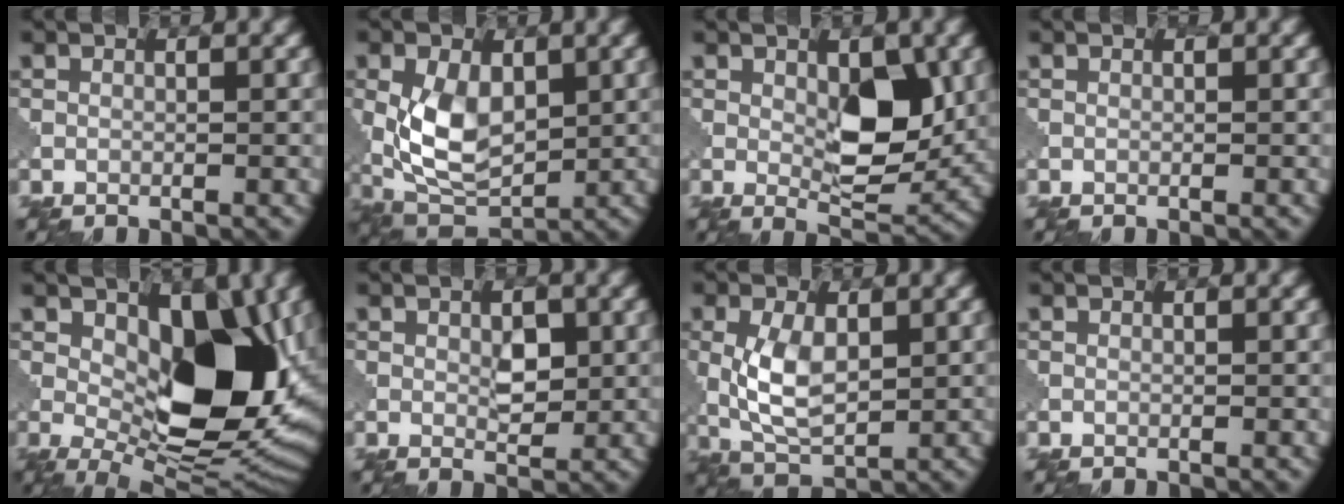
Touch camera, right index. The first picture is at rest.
{"total": 6.4, "force": [0.9, 4.1, 4.8], "torque": [-0.111, -0.004, 0.020]}
{"total": 6.3, "force": [1.1, 2.9, 5.5], "torque": [-0.080, -0.010, 0.025]}
{"total": 0.0}
{"total": 12.7, "force": [1.6, 6.6, 10.7], "torque": [-0.138, -0.013, 0.032]}
{"total": 2.1, "force": [0.7, 1.2, 1.5], "torque": [-0.024, -0.004, 0.016]}
{"total": 4.5, "force": [0.8, 2.5, 3.7], "torque": [-0.085, -0.001, 0.021]}
{"total": 0.0}